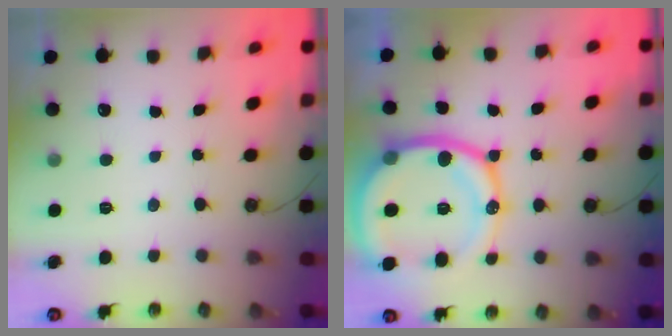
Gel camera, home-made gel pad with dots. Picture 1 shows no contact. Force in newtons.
{"total": 20.1, "press": 19.9, "slide": 3.0}